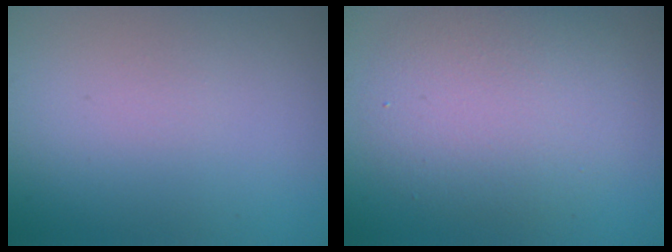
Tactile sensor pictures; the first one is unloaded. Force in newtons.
{"total": 5.5, "press": 5.5, "slide": 0.2}